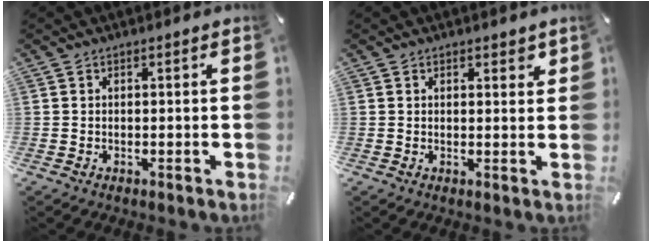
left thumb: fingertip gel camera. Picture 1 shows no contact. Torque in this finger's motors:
{"motor_torque": [0.16, -0.33, -0.03, 0.33, 0.00]}